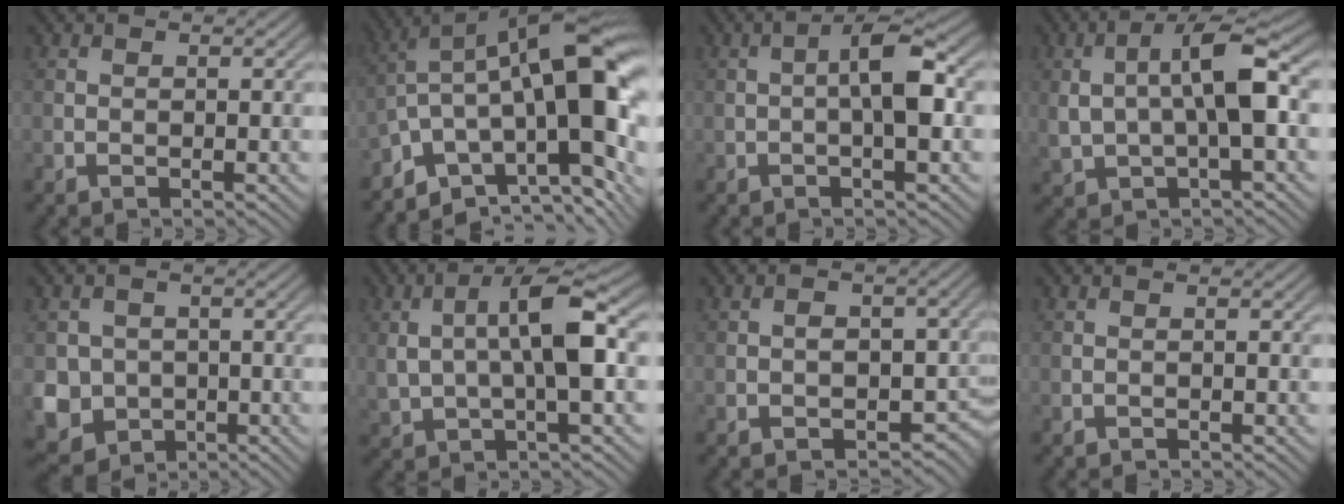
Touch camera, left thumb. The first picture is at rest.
{"total": 17.3, "force": [-1.7, 8.1, 15.2], "torque": [-0.238, 0.004, -0.032]}
{"total": 4.8, "force": [-0.4, 1.2, 4.6], "torque": [-0.078, 0.015, -0.015]}
{"total": 9.1, "force": [0.9, 3.8, 8.2], "torque": [-0.164, 0.009, 0.017]}
{"total": 6.8, "force": [-1.6, 6.3, 2.0], "torque": [-0.059, -0.023, -0.047]}
{"total": 8.9, "force": [1.3, 3.3, 8.1], "torque": [-0.161, 0.010, 0.021]}
{"total": 5.3, "force": [-1.5, 3.6, 3.5], "torque": [-0.046, -0.014, -0.022]}
{"total": 0.0}